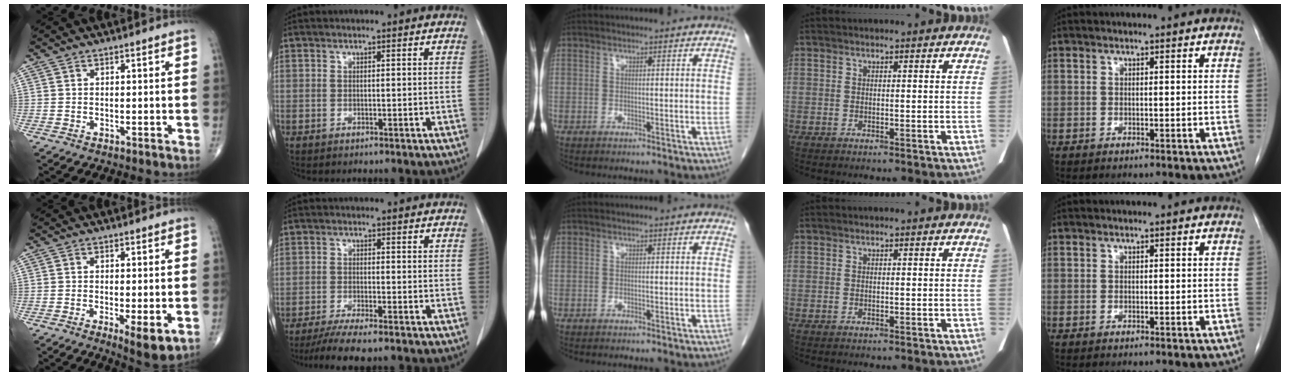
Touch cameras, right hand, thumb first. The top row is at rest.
{"thumb": {"total": 6.2, "force": [-1.7, 1.8, 5.6], "torque": [-0.087, -0.018, -0.026]}, "index": {"total": 7.1, "force": [-5.8, 0.1, 4.0], "torque": [-0.060, -0.018, -0.096]}}